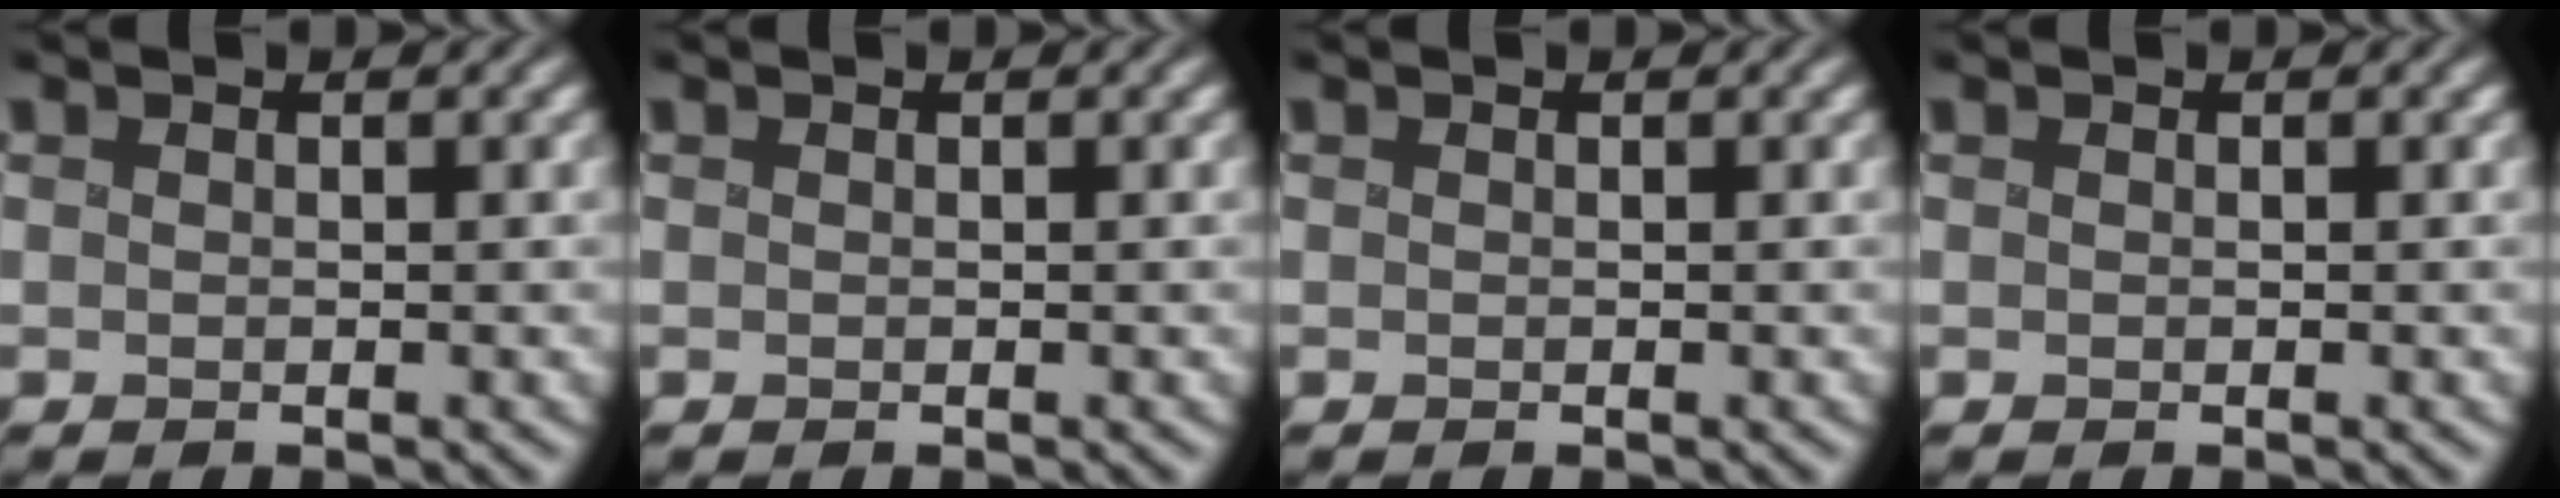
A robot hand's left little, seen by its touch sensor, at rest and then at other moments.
{"total": 0.0}
{"total": 0.0}
{"total": 0.0}